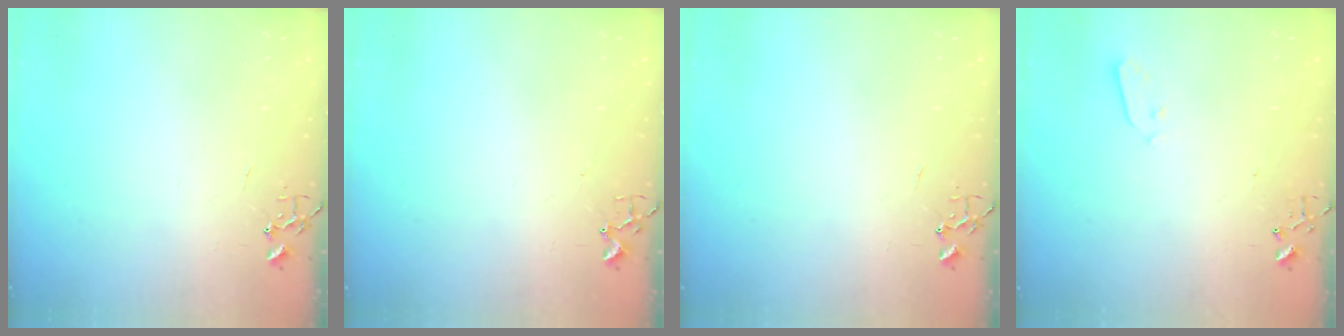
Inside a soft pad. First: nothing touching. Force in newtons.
{"total": 1.9, "press": 1.9, "slide": 0.2}
{"total": 0.0}
{"total": 3.0, "press": 3.0, "slide": 0.3}